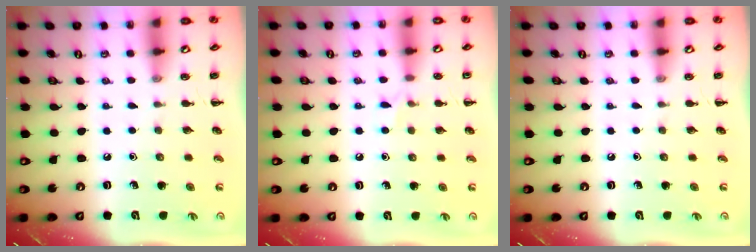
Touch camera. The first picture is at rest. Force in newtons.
{"total": 5.3, "press": 5.0, "slide": 1.8}
{"total": 0.0}